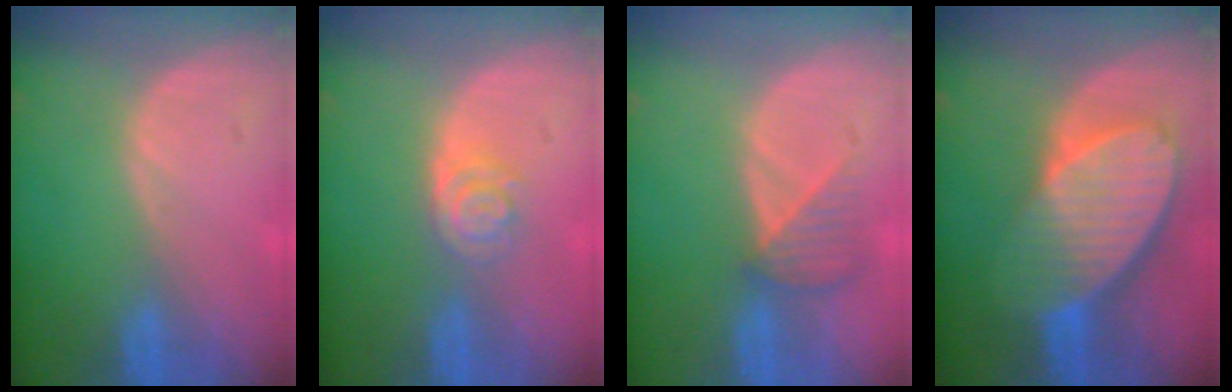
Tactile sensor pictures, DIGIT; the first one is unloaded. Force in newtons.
{"total": 4.0, "press": 3.6, "slide": 1.9}
{"total": 3.6, "press": 3.5, "slide": 1.0}
{"total": 10.3, "press": 9.0, "slide": 5.0}